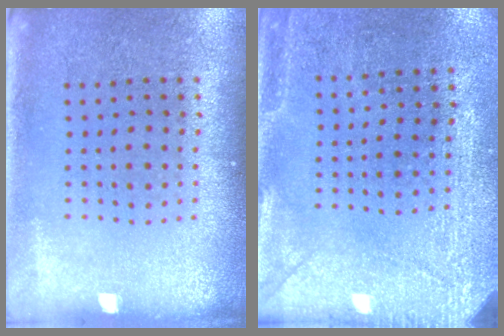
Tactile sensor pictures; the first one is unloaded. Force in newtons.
{"total": 3.0, "press": 2.8, "slide": 1.0}